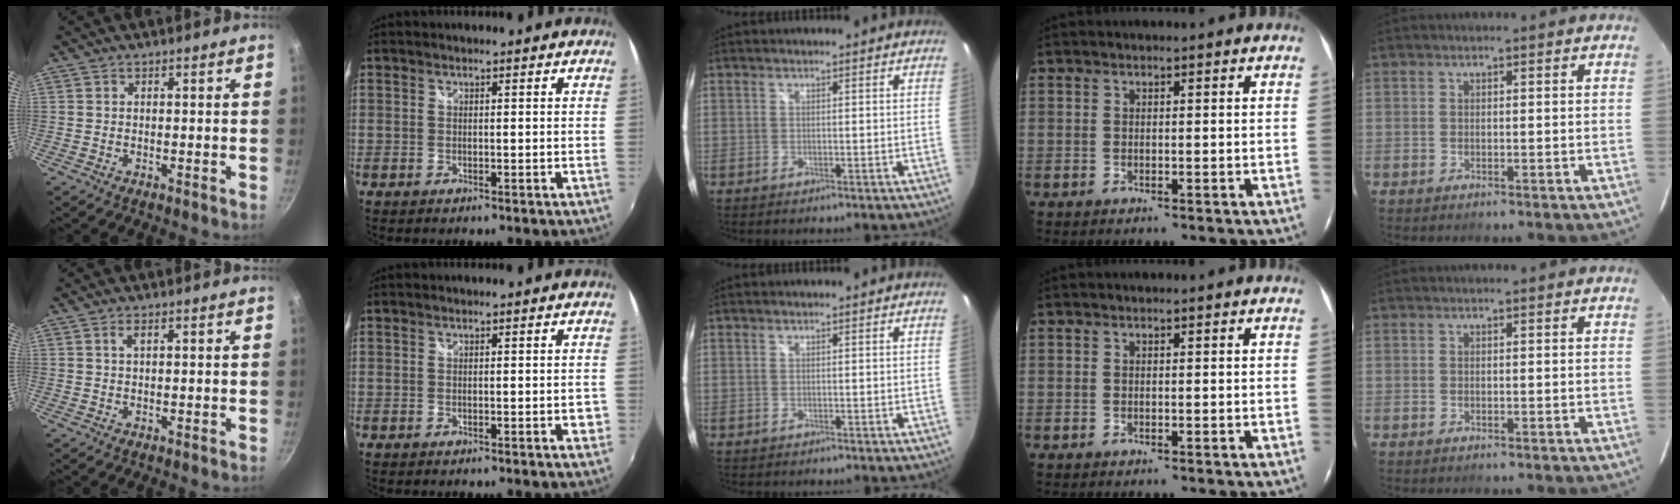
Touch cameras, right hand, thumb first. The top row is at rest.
{"thumb": {"total": 1.3, "force": [0.4, 0.5, 1.2], "torque": [-0.021, 0.001, 0.006]}, "index": {"total": 1.6, "force": [-0.5, 0.7, 1.4], "torque": [-0.013, 0.003, -0.005]}}